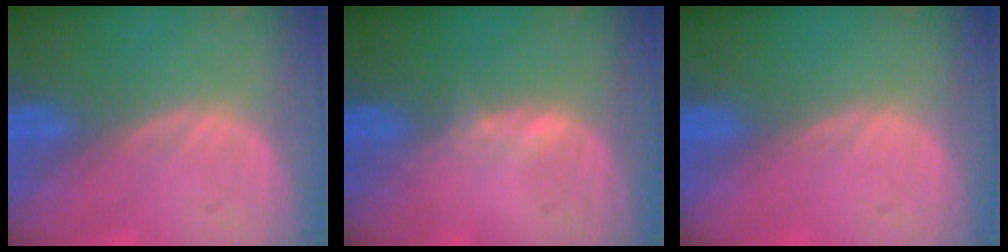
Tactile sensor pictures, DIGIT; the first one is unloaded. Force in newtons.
{"total": 1.1, "press": 1.1, "slide": 0.3}
{"total": 0.0}